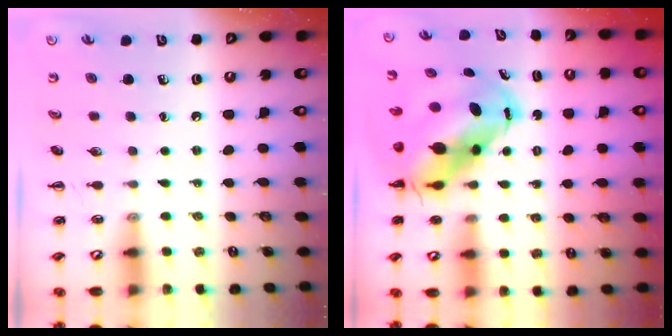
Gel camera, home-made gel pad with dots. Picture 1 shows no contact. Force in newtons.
{"total": 11.2, "press": 10.9, "slide": 2.8}